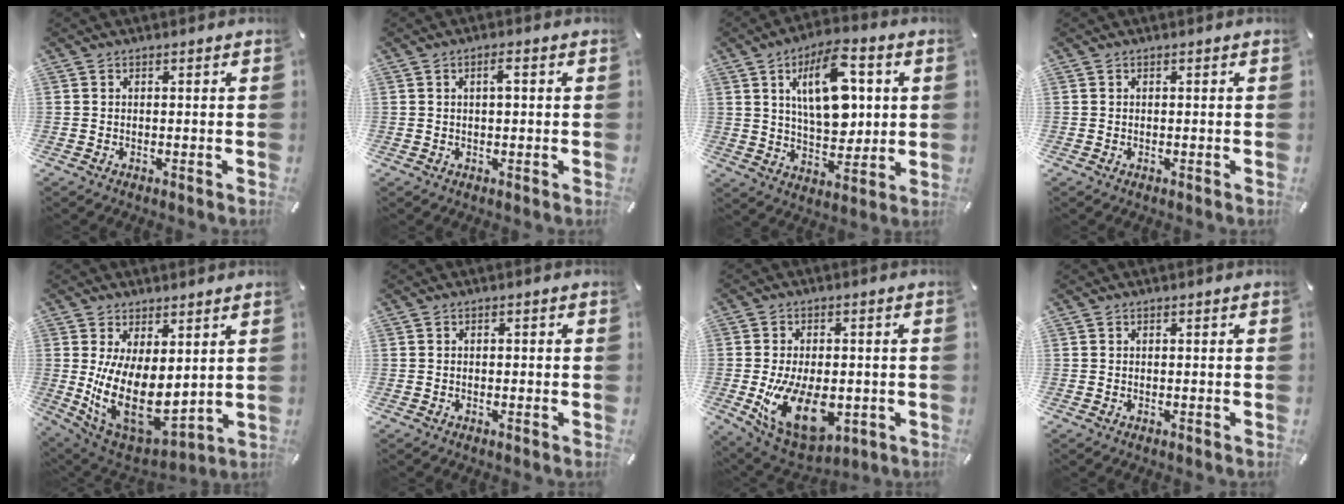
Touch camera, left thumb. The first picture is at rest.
{"total": 2.5, "force": [0.5, 0.8, 2.3], "torque": [-0.038, 0.002, 0.005]}
{"total": 16.2, "force": [4.9, 8.6, 12.8], "torque": [-0.216, -0.005, 0.079]}
{"total": 0.0}
{"total": 16.9, "force": [1.9, 10.0, 13.5], "torque": [-0.233, -0.051, 0.053]}
{"total": 0.8, "force": [-0.2, 0.5, 0.6], "torque": [-0.012, 0.000, -0.005]}
{"total": 17.7, "force": [-3.3, 11.1, 13.4], "torque": [-0.224, -0.011, -0.042]}
{"total": 0.0}